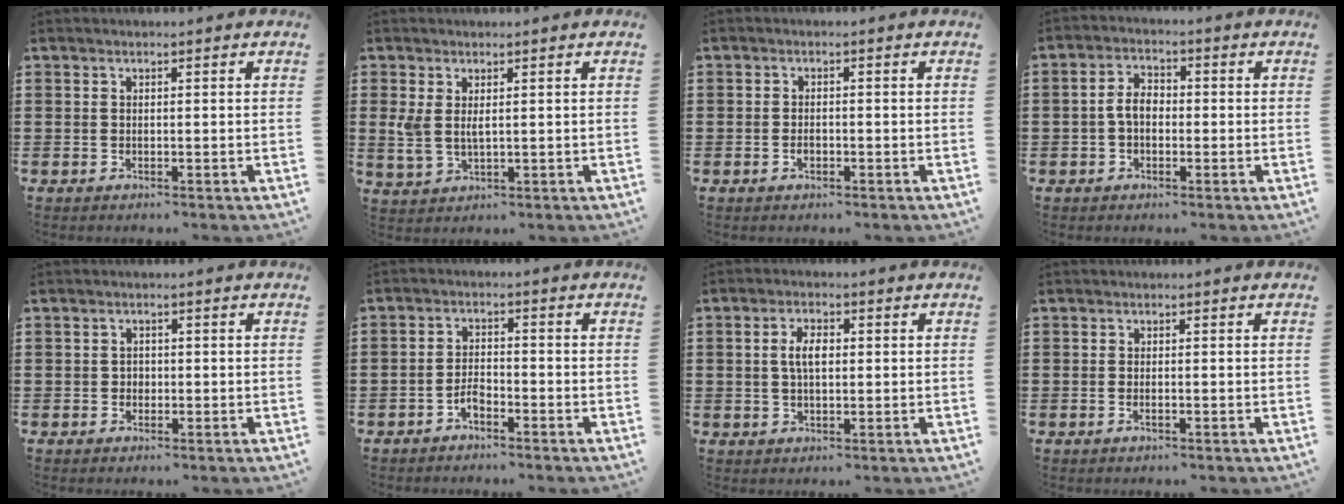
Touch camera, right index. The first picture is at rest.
{"total": 3.4, "force": [1.1, 1.6, 2.8], "torque": [-0.068, 0.002, 0.017]}
{"total": 1.3, "force": [-0.6, 0.7, 0.9], "torque": [-0.016, 0.000, -0.011]}
{"total": 4.0, "force": [-0.7, 2.4, 3.1], "torque": [-0.074, 0.002, -0.017]}
{"total": 1.1, "force": [-0.2, 1.0, 0.4], "torque": [-0.010, 0.003, -0.005]}
{"total": 2.6, "force": [-2.0, 1.2, 1.0], "torque": [-0.022, 0.008, -0.041]}
{"total": 3.8, "force": [0.5, 1.8, 3.3], "torque": [-0.065, 0.009, 0.006]}
{"total": 0.6, "force": [-0.3, 0.1, 0.5], "torque": [-0.010, -0.003, -0.005]}